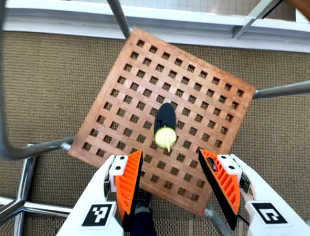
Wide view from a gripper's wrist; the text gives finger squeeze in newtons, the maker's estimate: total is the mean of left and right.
{"total": 0.0}